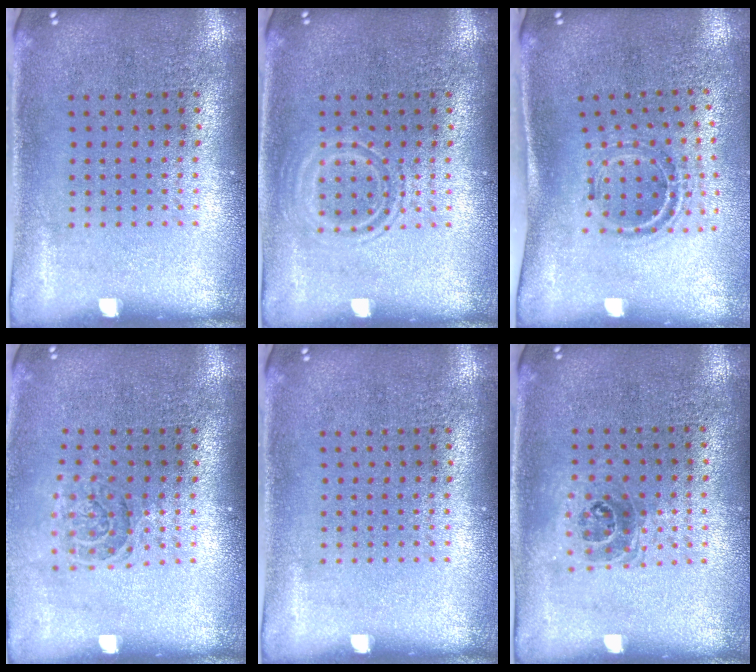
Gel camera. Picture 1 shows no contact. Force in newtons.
{"total": 1.9, "press": 1.9, "slide": 0.3}
{"total": 1.1, "press": 1.0, "slide": 0.4}
{"total": 1.4, "press": 1.2, "slide": 0.8}
{"total": 0.0}
{"total": 1.1, "press": 0.9, "slide": 0.6}